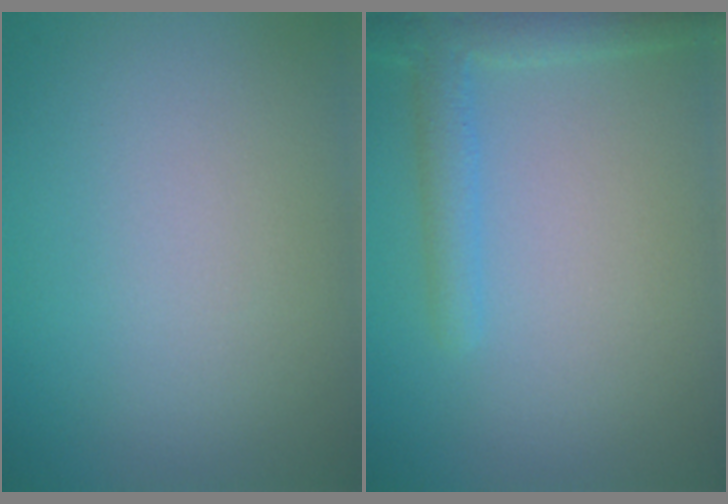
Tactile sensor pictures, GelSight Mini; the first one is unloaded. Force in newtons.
{"total": 2.8, "press": 2.8, "slide": 0.2}